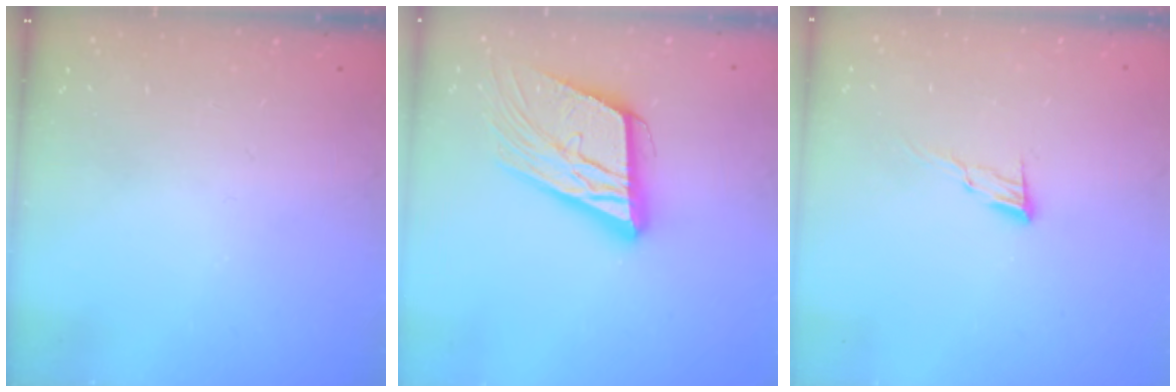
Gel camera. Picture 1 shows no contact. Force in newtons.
{"total": 16.9, "press": 16.5, "slide": 3.6}
{"total": 6.1, "press": 6.1, "slide": 0.6}